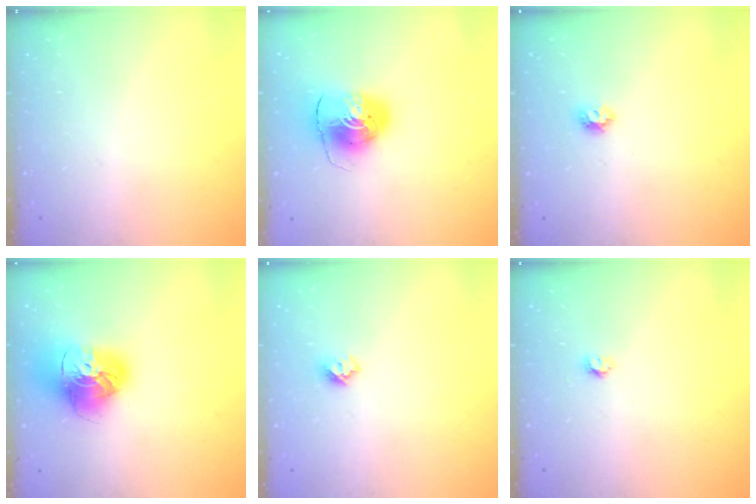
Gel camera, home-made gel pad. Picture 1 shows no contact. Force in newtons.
{"total": 9.3, "press": 9.2, "slide": 1.1}
{"total": 4.9, "press": 4.8, "slide": 0.9}
{"total": 17.7, "press": 17.6, "slide": 1.8}
{"total": 5.7, "press": 5.7, "slide": 0.5}
{"total": 3.2, "press": 3.2, "slide": 0.3}